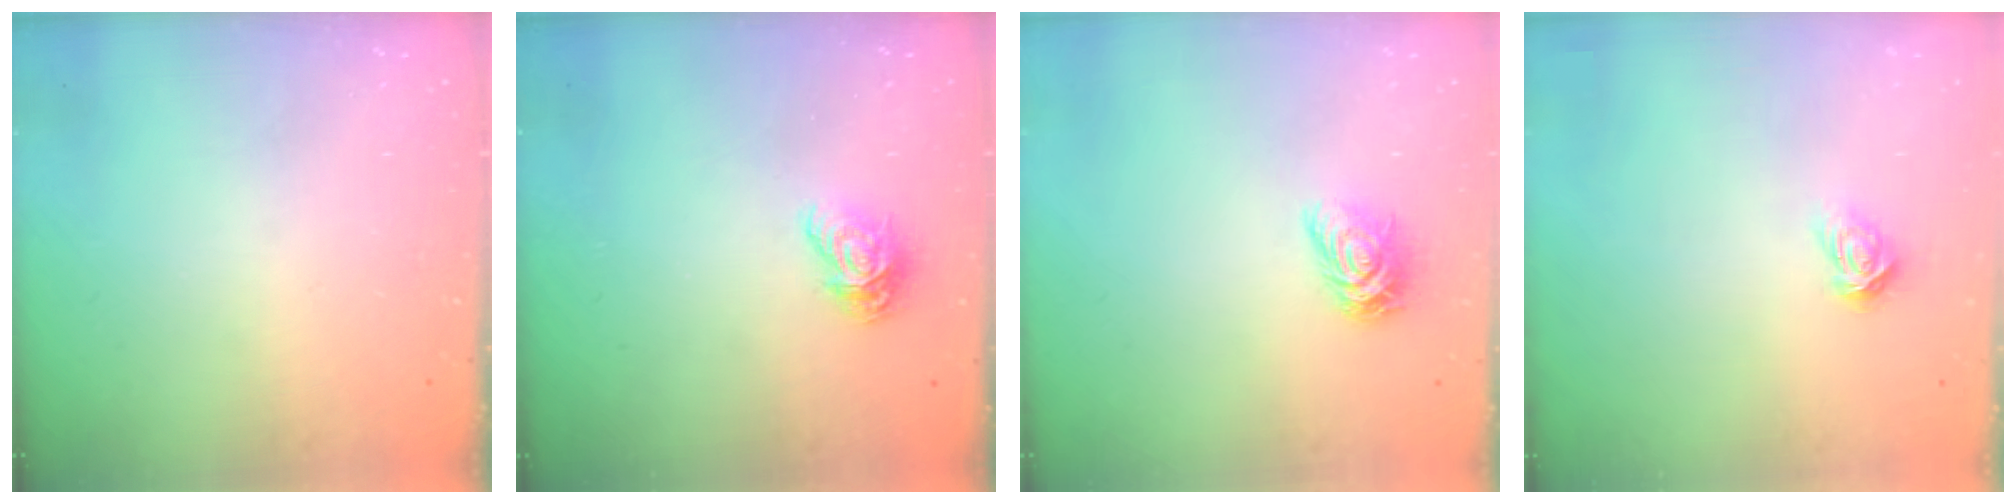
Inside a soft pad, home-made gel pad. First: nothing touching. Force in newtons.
{"total": 9.4, "press": 9.4, "slide": 0.3}
{"total": 7.1, "press": 7.1, "slide": 0.2}
{"total": 3.6, "press": 3.5, "slide": 0.4}